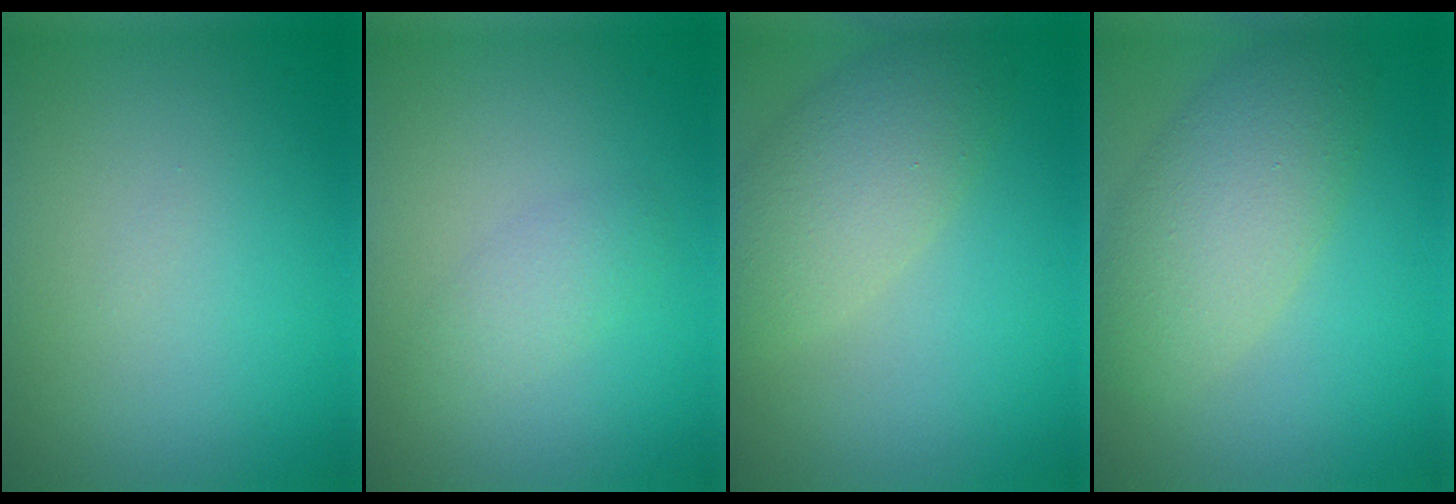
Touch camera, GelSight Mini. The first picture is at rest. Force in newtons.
{"total": 1.6, "press": 1.6, "slide": 0.1}
{"total": 4.7, "press": 4.6, "slide": 0.5}
{"total": 5.6, "press": 5.6, "slide": 0.1}